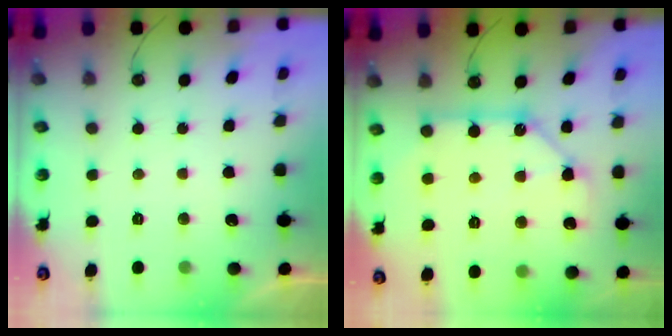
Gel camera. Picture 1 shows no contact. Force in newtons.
{"total": 12.1, "press": 12.0, "slide": 1.3}